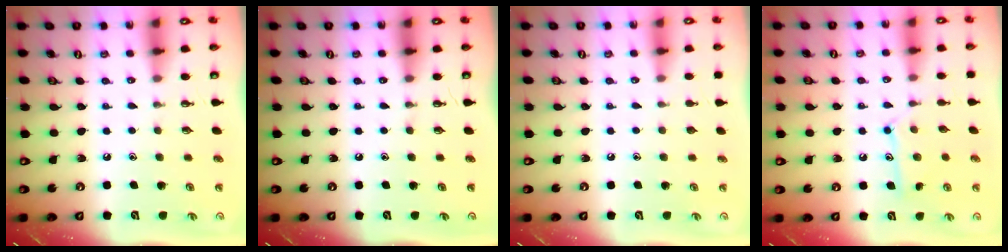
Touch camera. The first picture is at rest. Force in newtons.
{"total": 0.0}
{"total": 0.0}
{"total": 10.3, "press": 10.3, "slide": 0.4}